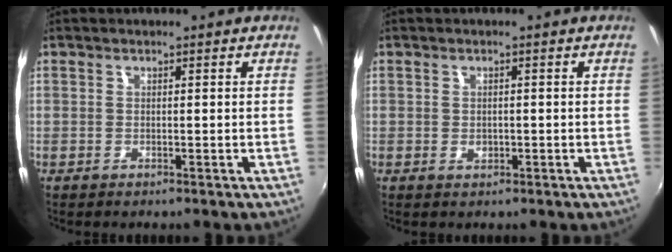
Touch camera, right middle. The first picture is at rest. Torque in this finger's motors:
{"motor_torque": [0.48, -0.48, 0.18, 0.01]}